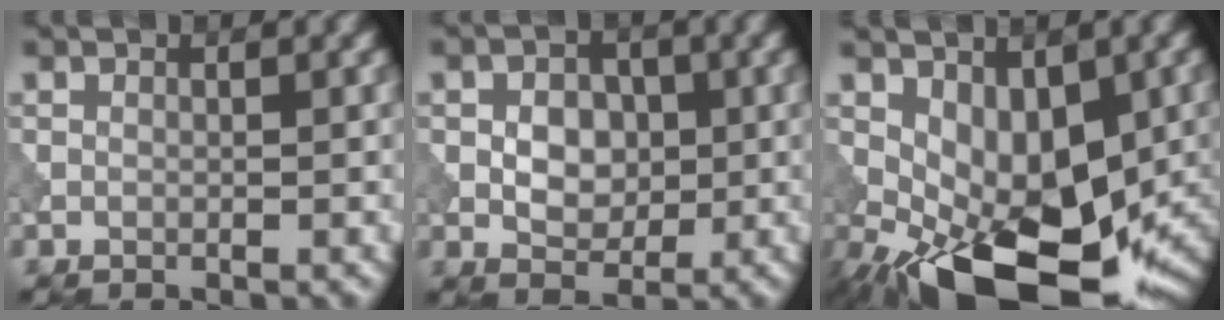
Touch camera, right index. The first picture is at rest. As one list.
[{"total": 4.0, "force": [0.0, 2.9, 2.8], "torque": [-0.042, -0.002, -0.002]}, {"total": 12.6, "force": [-3.3, 6.9, 10.0], "torque": [-0.152, -0.029, -0.045]}]